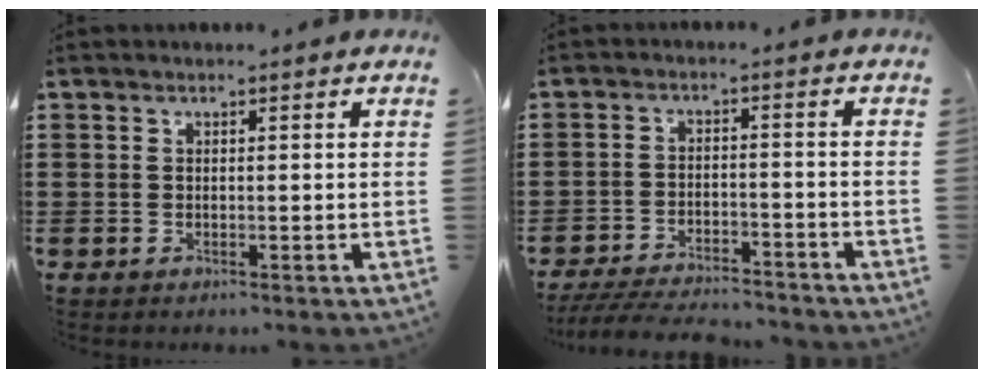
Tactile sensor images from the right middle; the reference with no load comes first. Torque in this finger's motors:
{"motor_torque": [0.76, -0.60, 0.11, 0.11]}